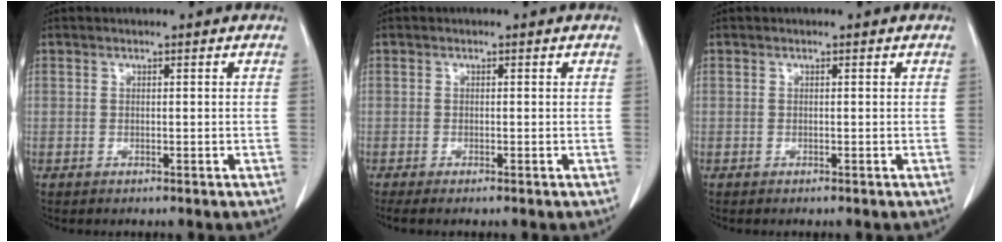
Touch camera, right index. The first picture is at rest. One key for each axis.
{"total": 1.6, "fx": -1.3, "fy": -0.1, "fz": 0.9, "tx": -0.014, "ty": -0.003, "tz": -0.020}
{"total": 0.0}